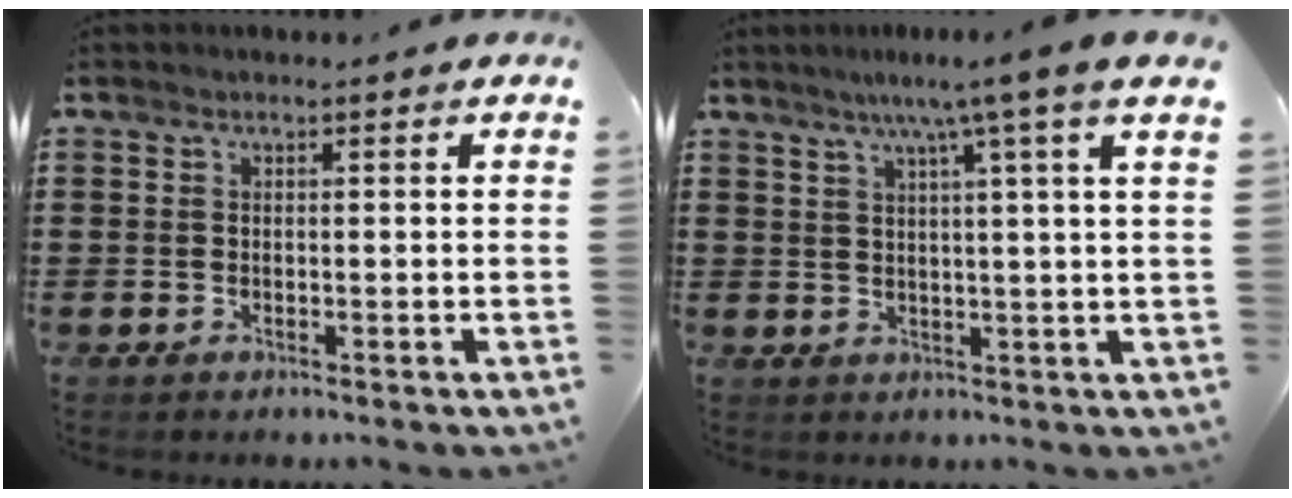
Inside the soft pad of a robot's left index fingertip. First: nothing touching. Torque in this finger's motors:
{"motor_torque": [1.96, -0.18, 0.40, 0.21]}